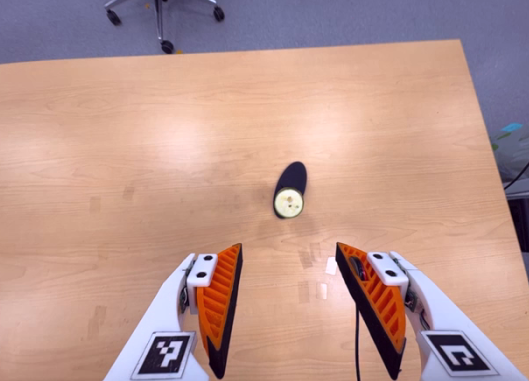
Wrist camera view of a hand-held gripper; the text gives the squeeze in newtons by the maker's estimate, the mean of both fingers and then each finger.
{"total": 0.0}